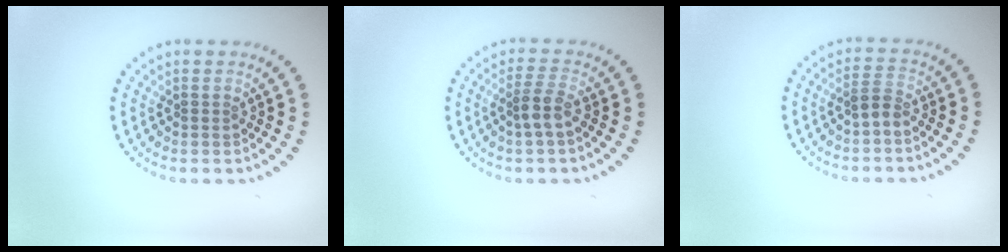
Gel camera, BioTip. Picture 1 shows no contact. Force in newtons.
{"total": 2.1, "press": 1.7, "slide": 1.3}
{"total": 1.3, "press": 1.0, "slide": 0.8}